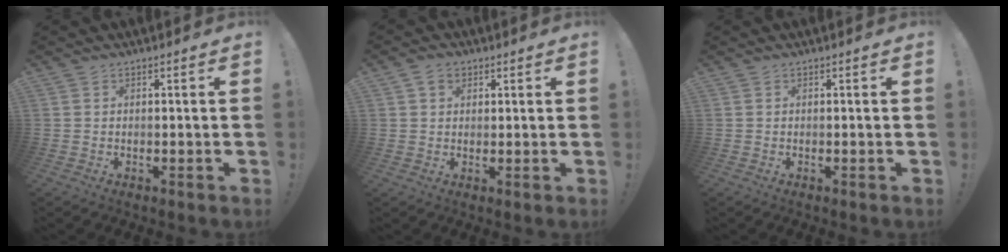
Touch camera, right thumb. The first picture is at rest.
{"total": 3.8, "force": [1.7, 3.0, 1.6], "torque": [-0.035, 0.004, 0.034]}
{"total": 0.0}